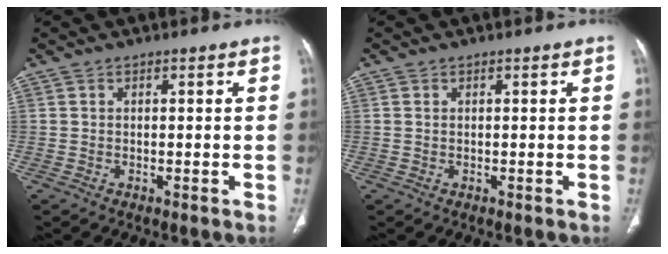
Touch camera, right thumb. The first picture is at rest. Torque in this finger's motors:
{"motor_torque": [-0.16, 0.11, -0.33, 0.22, -0.02]}